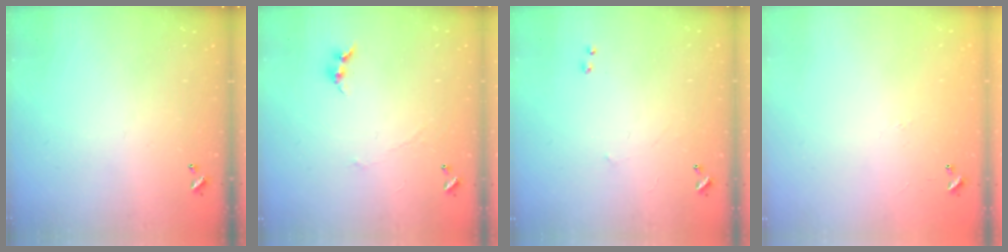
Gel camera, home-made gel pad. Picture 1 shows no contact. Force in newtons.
{"total": 0.7, "press": 0.4, "slide": 0.6}
{"total": 2.5, "press": 2.4, "slide": 0.4}
{"total": 7.7, "press": 7.7, "slide": 0.5}